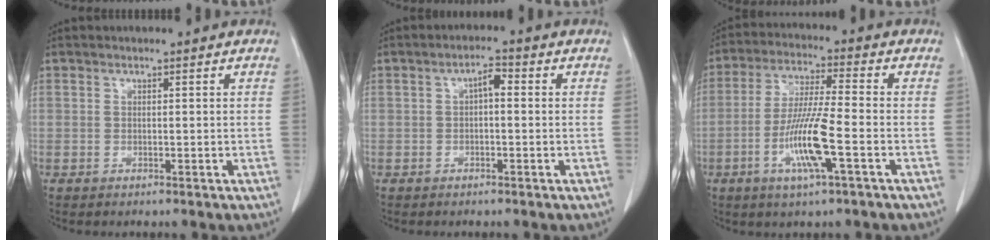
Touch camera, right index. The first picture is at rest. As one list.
[{"total": 2.5, "force": [0.2, 1.0, 2.3], "torque": [-0.041, 0.011, 0.002]}, {"total": 10.4, "force": [-3.6, 0.3, 9.7], "torque": [-0.195, -0.011, -0.072]}]